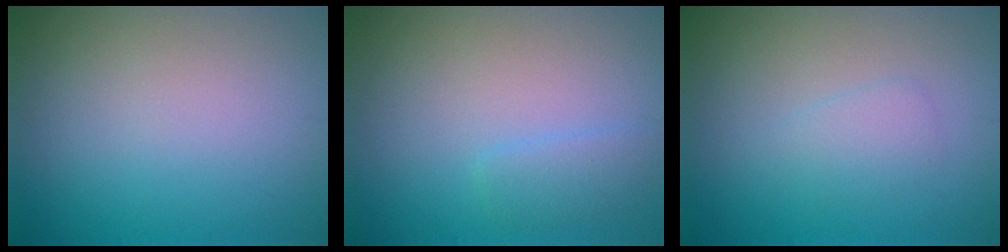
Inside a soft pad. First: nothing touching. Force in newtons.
{"total": 1.6, "press": 1.6, "slide": 0.0}
{"total": 1.4, "press": 1.4, "slide": 0.1}